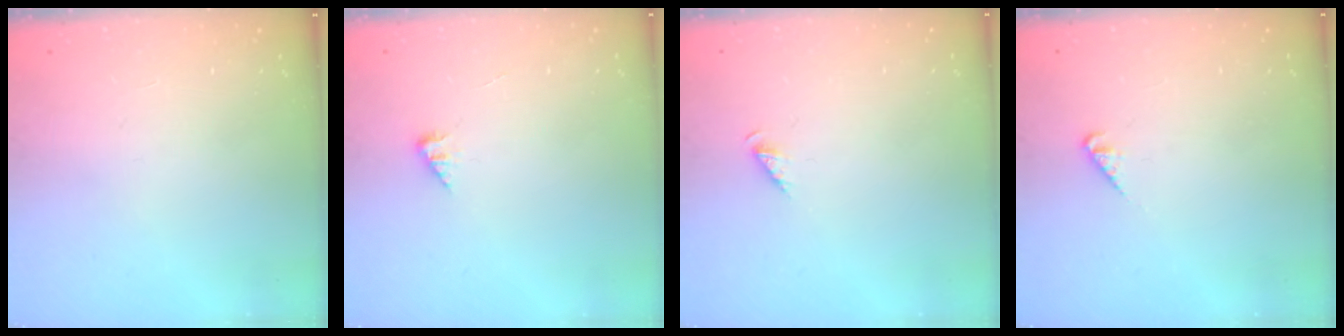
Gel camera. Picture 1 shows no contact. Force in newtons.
{"total": 2.4, "press": 2.4, "slide": 0.4}
{"total": 2.1, "press": 2.1, "slide": 0.4}
{"total": 1.8, "press": 1.8, "slide": 0.3}